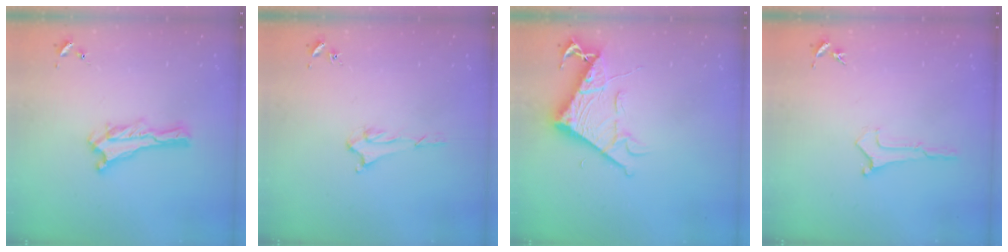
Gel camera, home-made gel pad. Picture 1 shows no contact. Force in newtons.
{"total": 1.5, "press": 1.5, "slide": 0.2}
{"total": 7.9, "press": 7.9, "slide": 0.9}
{"total": 0.0}